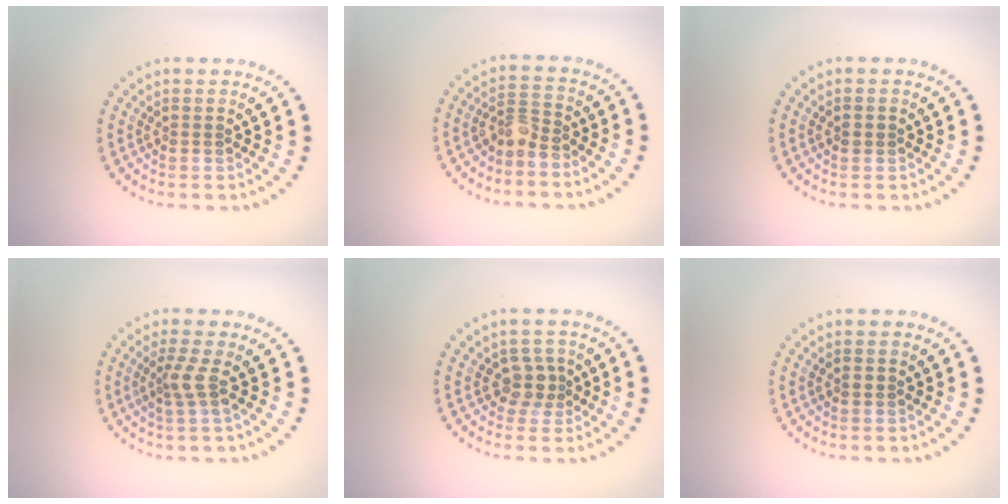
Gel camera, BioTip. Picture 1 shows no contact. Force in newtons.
{"total": 2.0, "press": 1.6, "slide": 1.3}
{"total": 0.8, "press": 0.8, "slide": 0.2}
{"total": 2.0, "press": 1.4, "slide": 1.5}
{"total": 2.1, "press": 1.8, "slide": 1.1}
{"total": 0.6, "press": 0.6, "slide": 0.1}